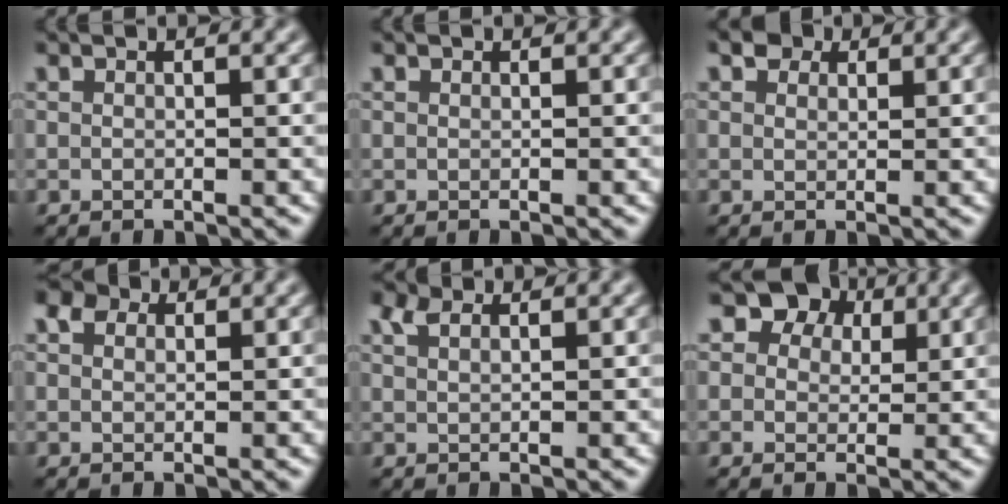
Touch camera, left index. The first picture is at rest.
{"total": 0.0}
{"total": 2.4, "force": [1.8, 1.3, 0.9], "torque": [-0.015, -0.004, 0.022]}
{"total": 2.5, "force": [1.6, 1.5, 1.2], "torque": [-0.026, 0.004, 0.018]}
{"total": 2.1, "force": [1.5, 0.9, 1.2], "torque": [-0.028, 0.008, 0.028]}
{"total": 7.0, "force": [3.7, 5.1, 3.0], "torque": [-0.043, 0.016, 0.029]}